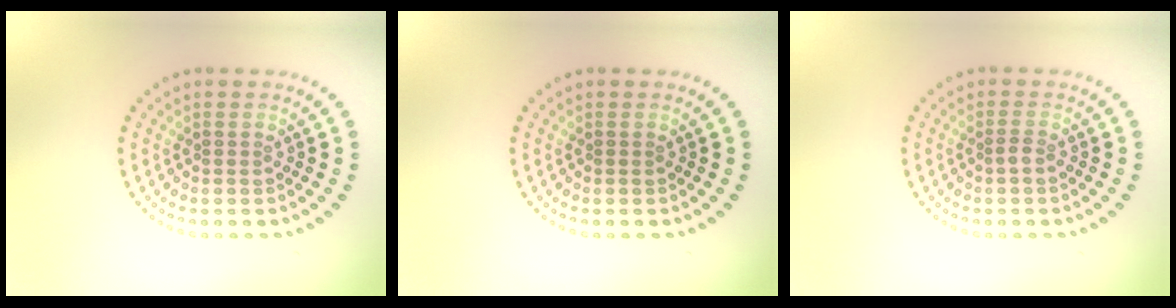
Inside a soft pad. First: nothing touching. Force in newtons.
{"total": 0.0}
{"total": 0.9, "press": 0.6, "slide": 0.7}